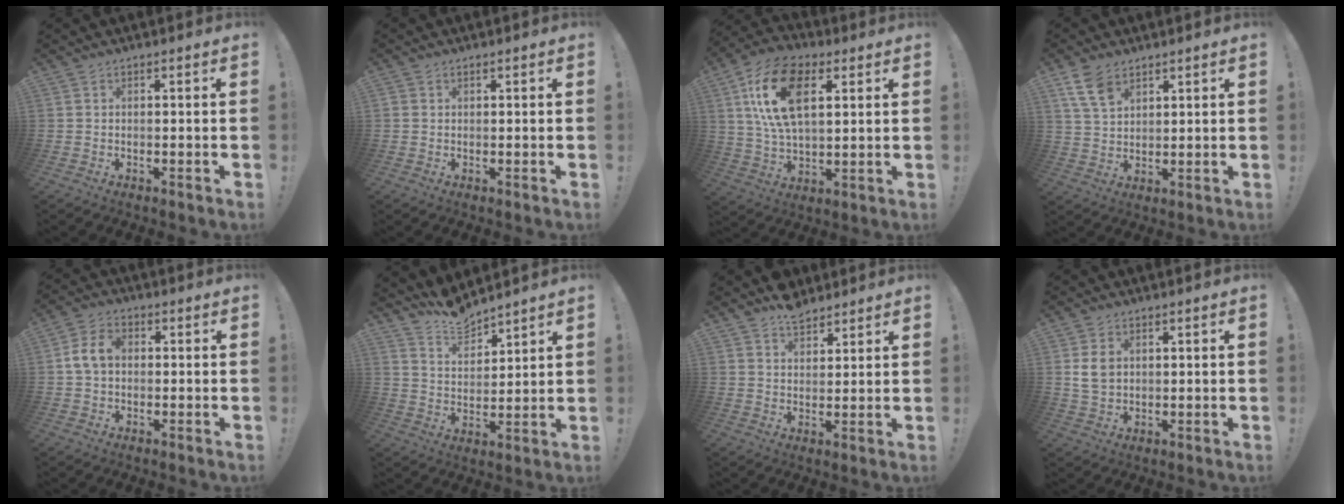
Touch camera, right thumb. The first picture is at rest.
{"total": 0.9, "force": [0.6, 0.6, 0.1], "torque": [0.001, -0.001, 0.011]}
{"total": 18.8, "force": [6.7, 10.4, 14.1], "torque": [-0.268, -0.008, 0.113]}
{"total": 8.4, "force": [5.2, 4.9, 4.4], "torque": [-0.087, -0.015, 0.104]}
{"total": 7.4, "force": [0.5, 5.3, 5.2], "torque": [-0.099, 0.018, 0.013]}
{"total": 8.1, "force": [7.7, 2.3, 1.2], "torque": [-0.037, -0.063, 0.145]}
{"total": 6.2, "force": [4.8, 3.5, 1.8], "torque": [-0.026, -0.025, 0.090]}
{"total": 5.8, "force": [1.4, 4.5, 3.4], "torque": [-0.058, 0.004, 0.027]}